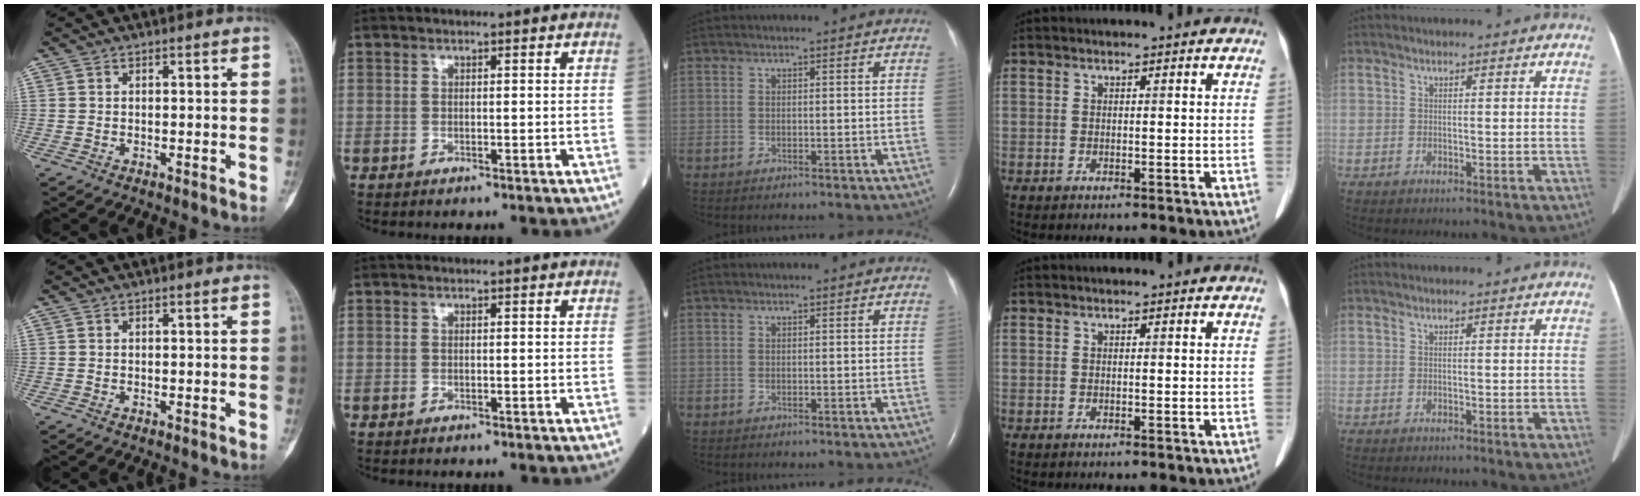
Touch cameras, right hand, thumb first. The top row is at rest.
{}